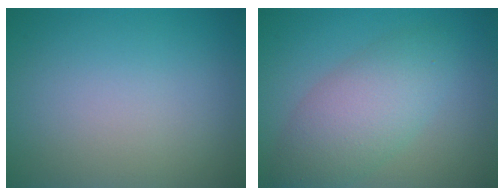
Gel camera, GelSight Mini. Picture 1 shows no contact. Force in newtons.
{"total": 5.3, "press": 5.3, "slide": 0.3}